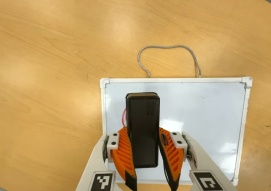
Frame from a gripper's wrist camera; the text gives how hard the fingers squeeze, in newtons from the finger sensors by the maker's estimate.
{"total": 8.9, "left": 8.0, "right": 9.9}